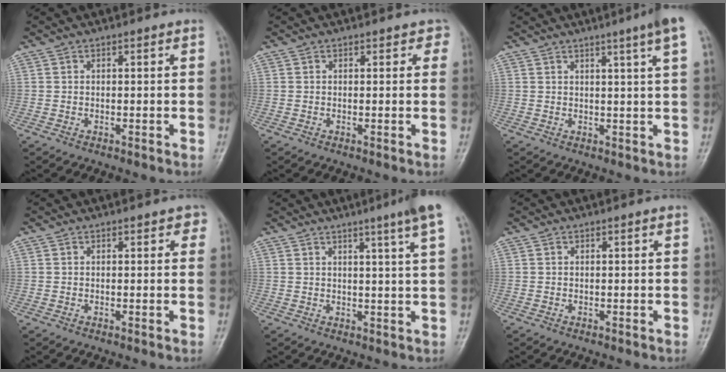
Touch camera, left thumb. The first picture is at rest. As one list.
[{"total": 1.6, "force": [0.8, 1.1, 0.7], "torque": [0.018, 0.000, 0.001]}, {"total": 6.0, "force": [3.3, -0.8, 4.9], "torque": [-0.070, -0.009, 0.042]}, {"total": 1.6, "force": [0.9, 1.0, 0.9], "torque": [0.009, 0.000, 0.004]}, {"total": 7.1, "force": [4.3, -0.7, 5.6], "torque": [-0.078, -0.014, 0.052]}, {"total": 0.0}]